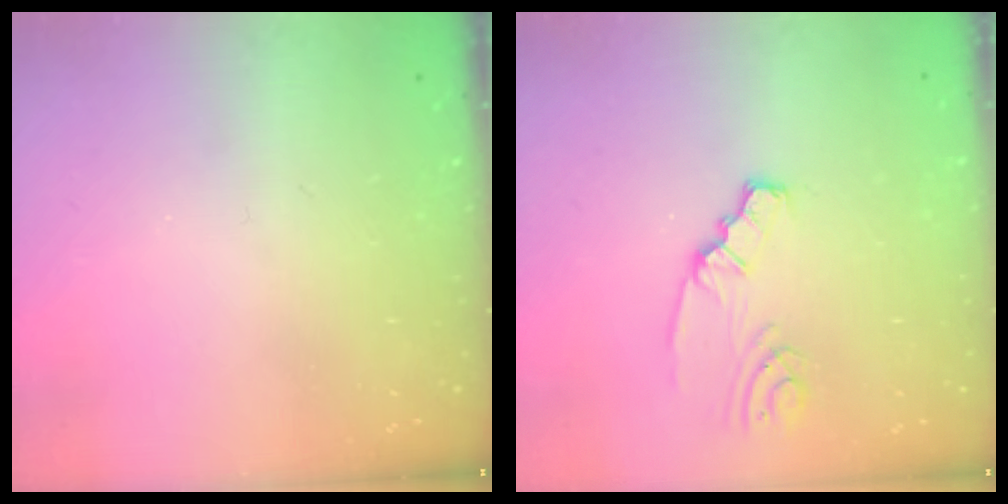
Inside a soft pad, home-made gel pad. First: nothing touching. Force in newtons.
{"total": 2.0, "press": 2.0, "slide": 0.4}